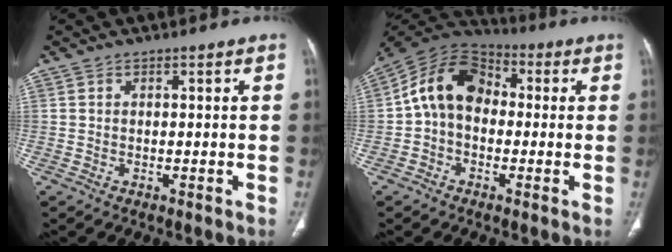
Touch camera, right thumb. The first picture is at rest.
{"total": 12.1, "force": [0.1, 8.9, 8.1], "torque": [-0.124, 0.038, -0.015]}